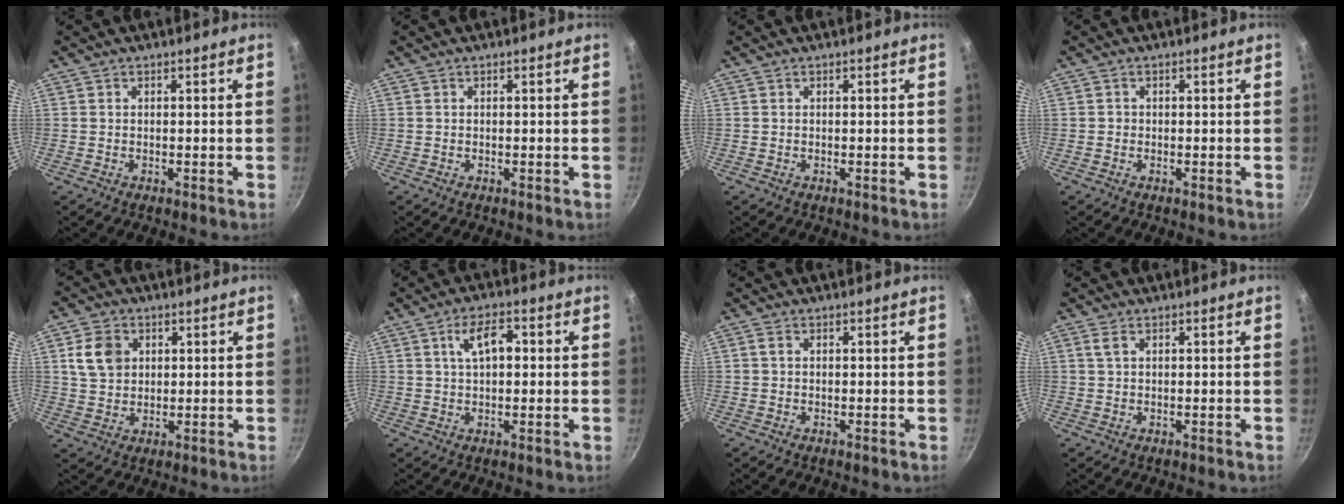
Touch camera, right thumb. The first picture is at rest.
{"total": 0.0}
{"total": 0.0}
{"total": 0.6, "force": [-0.1, 0.6, 0.1], "torque": [0.003, 0.001, -0.003]}
{"total": 7.4, "force": [2.2, 5.9, 4.0], "torque": [-0.055, 0.001, 0.039]}
{"total": 6.6, "force": [1.5, 3.4, 5.5], "torque": [-0.084, 0.014, 0.022]}
{"total": 1.1, "force": [0.3, 0.8, 0.7], "torque": [-0.011, 0.002, 0.004]}
{"total": 1.8, "force": [0.8, 1.0, 1.3], "torque": [-0.025, 0.001, 0.016]}